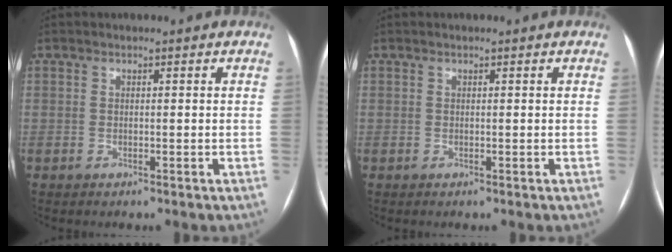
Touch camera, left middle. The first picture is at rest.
{"total": 0.0}